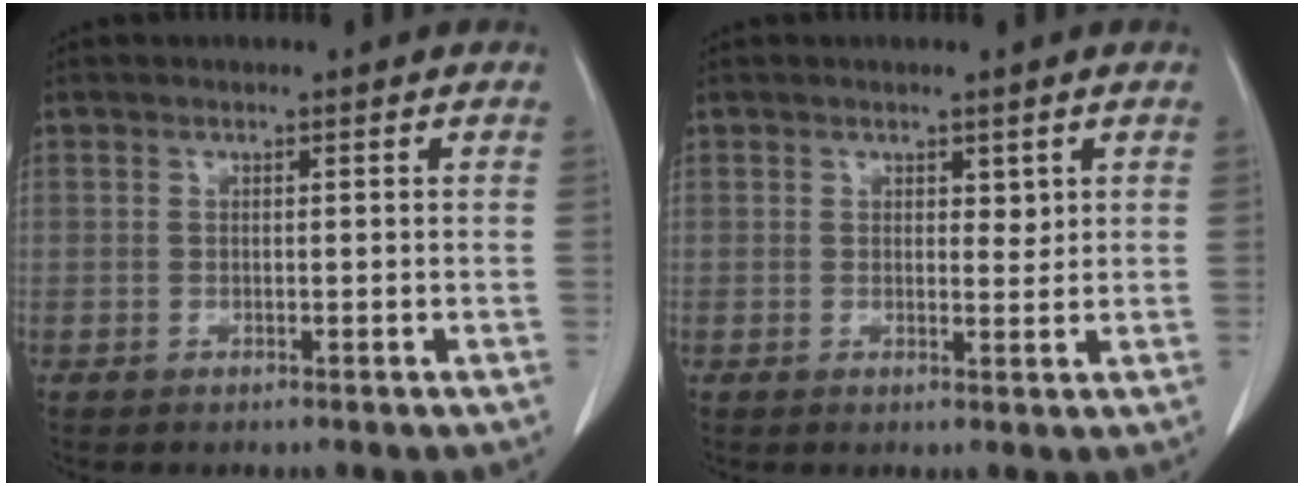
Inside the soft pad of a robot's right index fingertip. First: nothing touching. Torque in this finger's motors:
{"motor_torque": [-0.16, 0.13, 0.06, -0.01]}